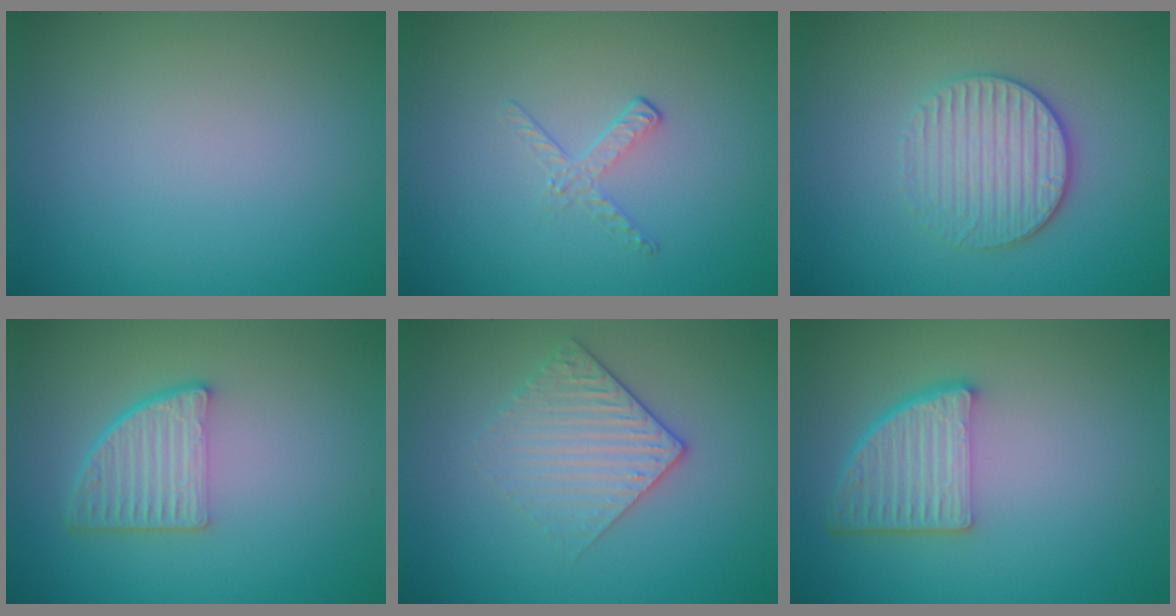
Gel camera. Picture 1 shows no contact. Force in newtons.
{"total": 1.2, "press": 0.4, "slide": 1.2}
{"total": 3.6, "press": 3.2, "slide": 1.6}
{"total": 4.5, "press": 3.2, "slide": 3.2}
{"total": 3.1, "press": 2.7, "slide": 1.4}
{"total": 5.1, "press": 3.7, "slide": 3.5}